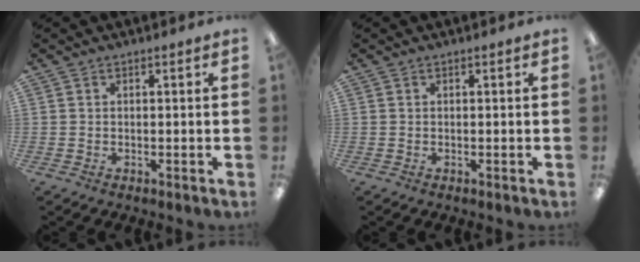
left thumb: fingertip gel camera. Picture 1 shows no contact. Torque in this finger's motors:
{"motor_torque": [-0.02, 0.03, -0.09, 0.09, 0.00]}